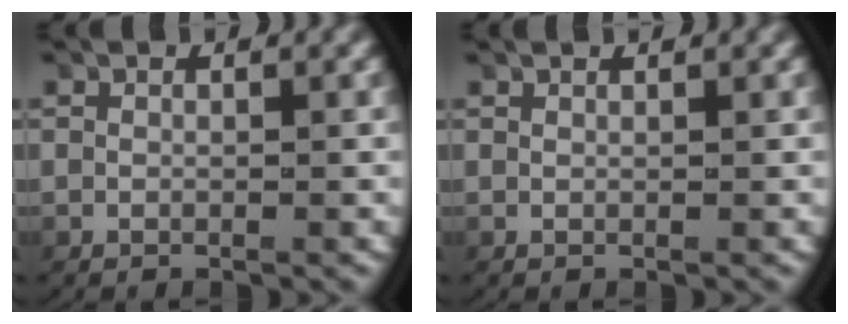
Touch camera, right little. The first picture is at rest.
{"total": 0.6, "force": [0.6, -0.2, 0.0], "torque": [0.001, 0.001, 0.010]}